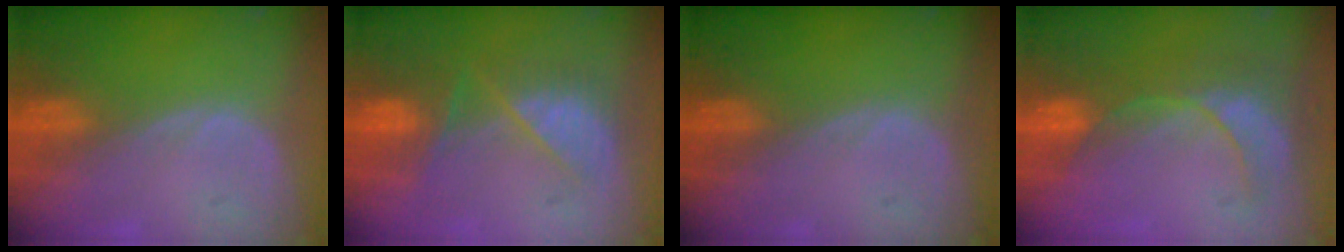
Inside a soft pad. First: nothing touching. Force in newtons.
{"total": 7.5, "press": 7.2, "slide": 2.0}
{"total": 0.0}
{"total": 9.0, "press": 7.8, "slide": 4.6}